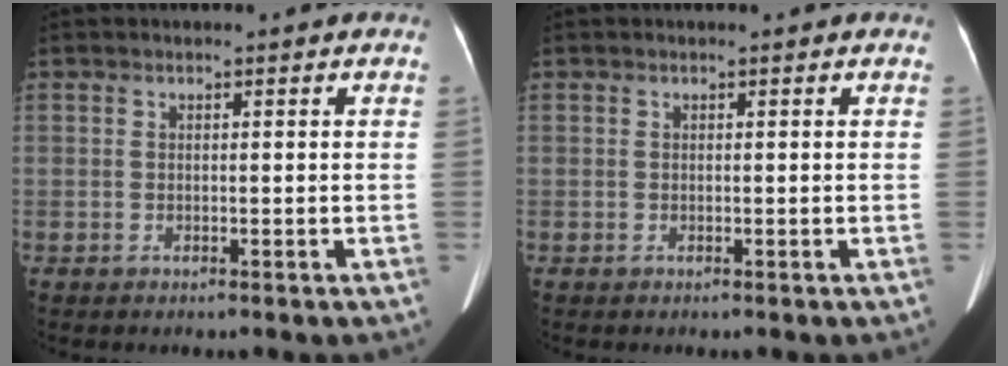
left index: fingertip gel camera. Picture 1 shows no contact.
{"total": 0.0}